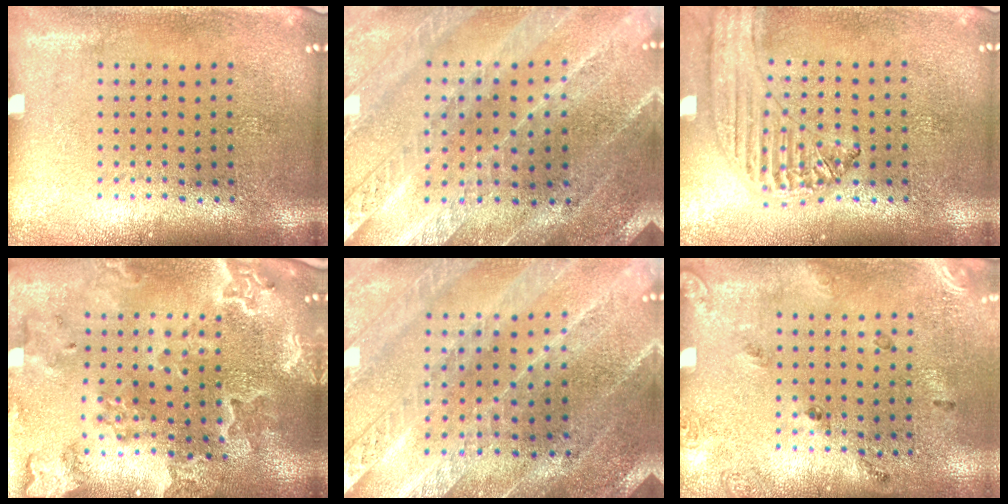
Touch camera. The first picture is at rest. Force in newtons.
{"total": 2.4, "press": 2.4, "slide": 0.2}
{"total": 1.2, "press": 1.2, "slide": 0.1}
{"total": 2.7, "press": 2.5, "slide": 0.9}
{"total": 2.4, "press": 2.4, "slide": 0.2}
{"total": 1.7, "press": 1.0, "slide": 1.4}